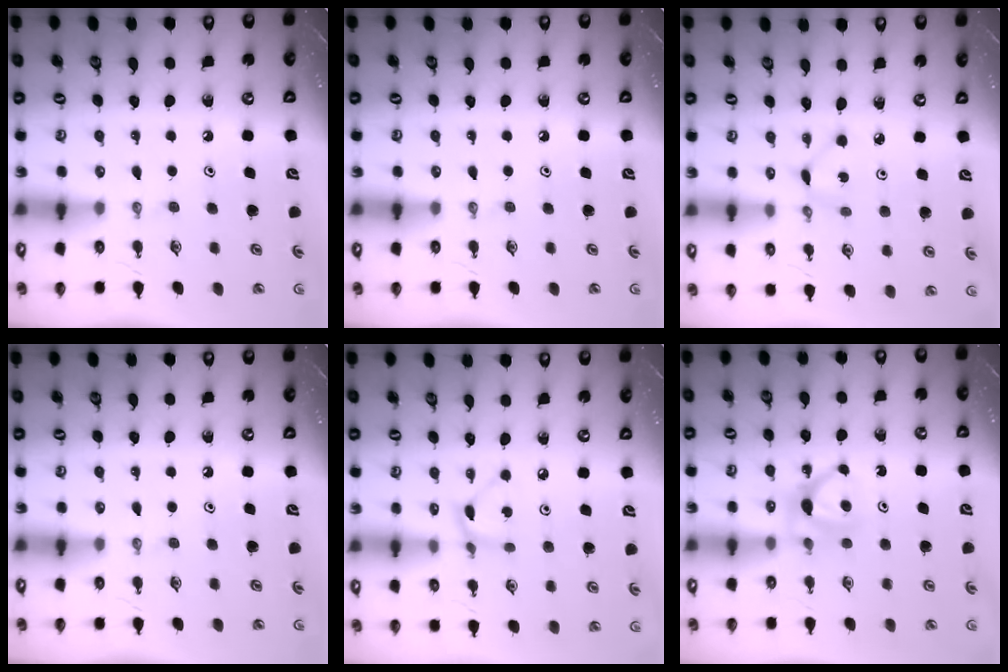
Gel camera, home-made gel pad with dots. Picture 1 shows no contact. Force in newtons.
{"total": 0.0}
{"total": 2.0, "press": 2.0, "slide": 0.3}
{"total": 0.0}
{"total": 2.6, "press": 2.6, "slide": 0.3}
{"total": 5.1, "press": 5.0, "slide": 0.7}